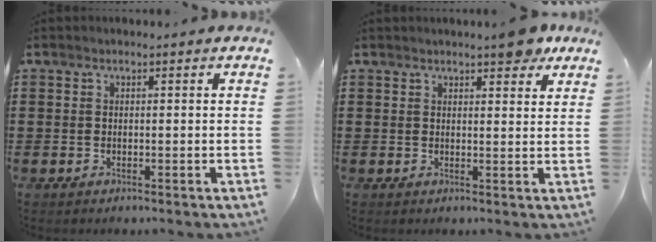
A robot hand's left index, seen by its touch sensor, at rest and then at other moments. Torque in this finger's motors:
{"motor_torque": [0.21, -0.19, 0.15, 0.04]}